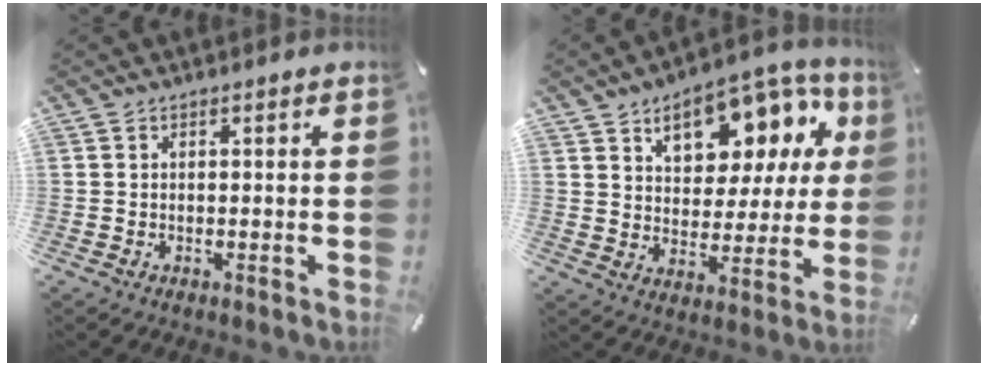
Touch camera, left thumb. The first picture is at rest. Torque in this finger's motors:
{"motor_torque": [2.45, 2.56, 0.48, -0.29, 0.11]}